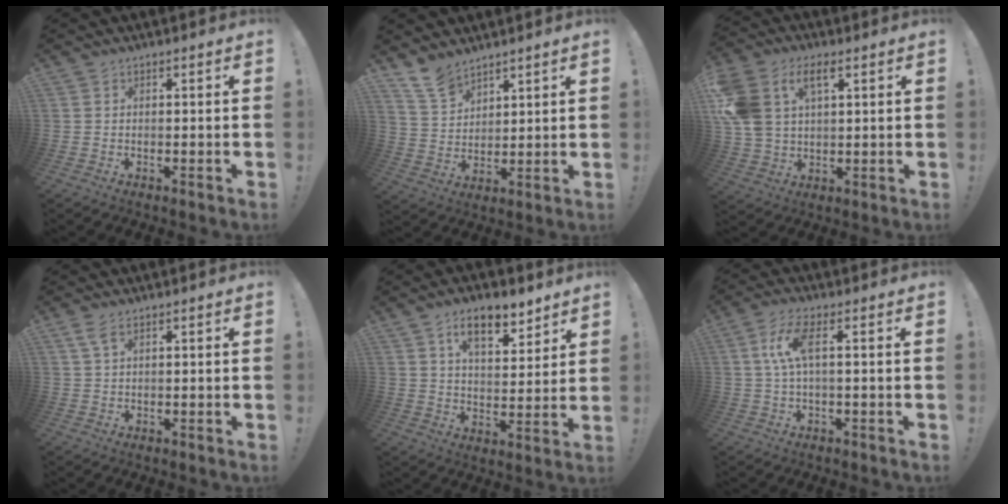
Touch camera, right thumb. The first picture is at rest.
{"total": 9.5, "force": [7.8, 4.7, 2.6], "torque": [-0.054, -0.056, 0.154]}
{"total": 12.0, "force": [5.0, 7.5, 7.9], "torque": [-0.173, -0.010, 0.093]}
{"total": 3.3, "force": [1.8, 1.4, 2.4], "torque": [-0.045, -0.004, 0.031]}
{"total": 11.2, "force": [7.3, 4.9, 6.9], "torque": [-0.096, -0.036, 0.129]}
{"total": 8.2, "force": [1.3, 2.2, 7.8], "torque": [-0.159, 0.003, 0.020]}